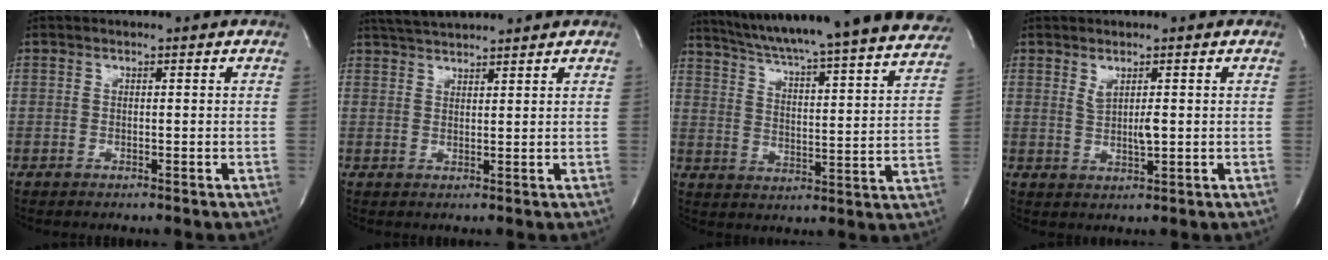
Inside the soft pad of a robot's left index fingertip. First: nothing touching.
{"total": 5.5, "force": [5.2, 0.0, 1.7], "torque": [-0.037, 0.027, 0.094]}
{"total": 30.2, "force": [27.5, 1.4, 12.4], "torque": [-0.198, -0.071, 0.350]}
{"total": 2.6, "force": [0.6, 0.4, 2.4], "torque": [-0.048, -0.009, 0.015]}